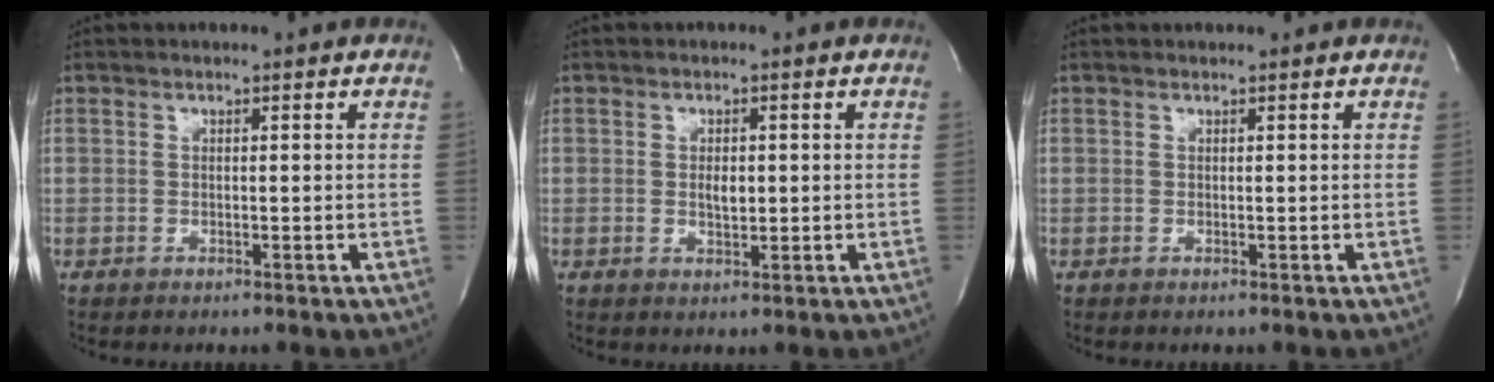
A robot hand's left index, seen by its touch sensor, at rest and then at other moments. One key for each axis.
{"total": 2.1, "fx": 0.1, "fy": 1.0, "fz": 1.9, "tx": -0.033, "ty": -0.001, "tz": 0.004}
{"total": 0.6, "fx": 0.6, "fy": 0.0, "fz": 0.1, "tx": -0.002, "ty": 0.009, "tz": 0.011}